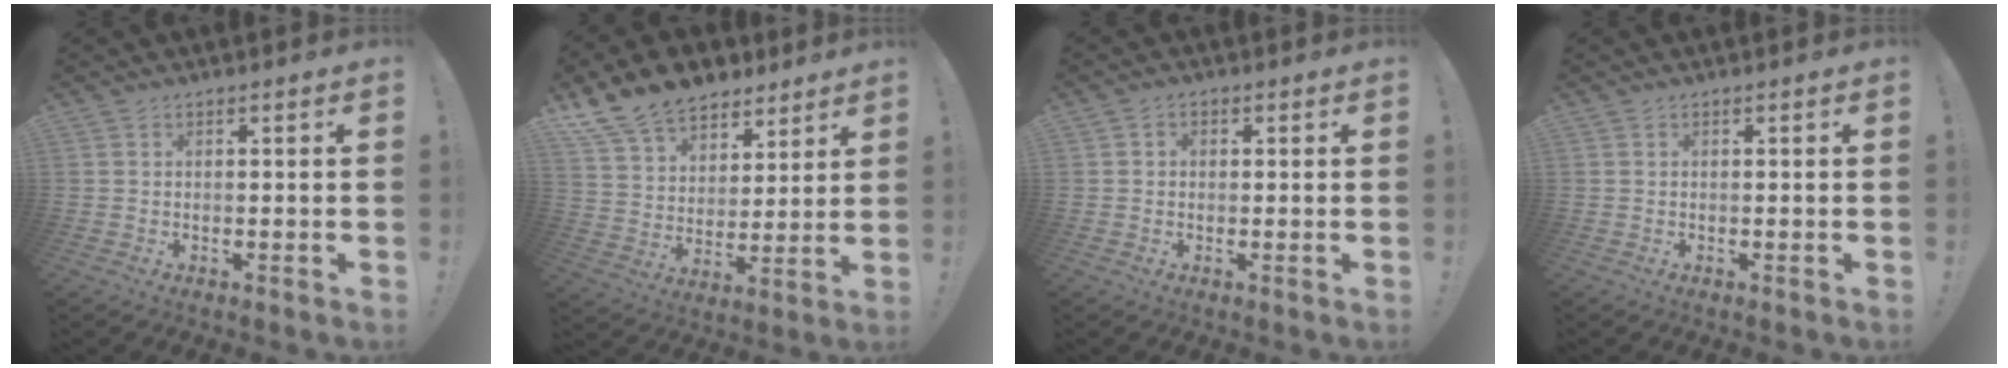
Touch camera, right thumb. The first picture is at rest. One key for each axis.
{"total": 15.3, "fx": 11.5, "fy": 9.0, "fz": 4.6, "tx": -0.091, "ty": -0.075, "tz": 0.219}
{"total": 1.6, "fx": -0.3, "fy": 1.4, "fz": 0.8, "tx": -0.008, "ty": 0.004, "tz": -0.007}
{"total": 0.0}